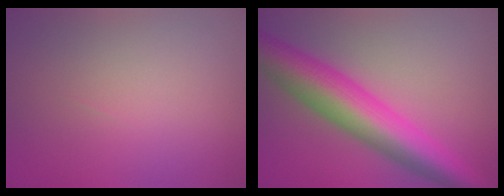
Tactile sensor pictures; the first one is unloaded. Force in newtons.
{"total": 8.9, "press": 8.9, "slide": 0.2}